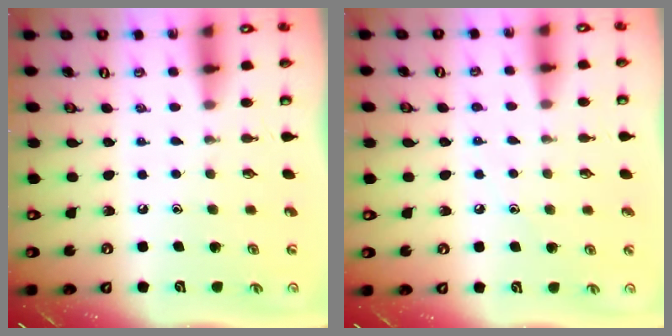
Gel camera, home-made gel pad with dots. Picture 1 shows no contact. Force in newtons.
{"total": 3.7, "press": 3.7, "slide": 0.5}